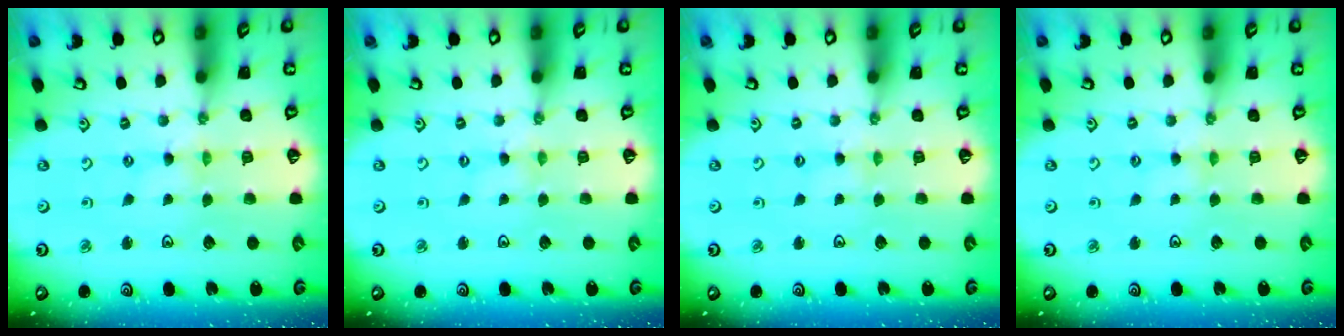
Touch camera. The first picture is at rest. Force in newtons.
{"total": 0.0}
{"total": 0.9, "press": 0.8, "slide": 0.2}
{"total": 2.6, "press": 2.5, "slide": 0.4}